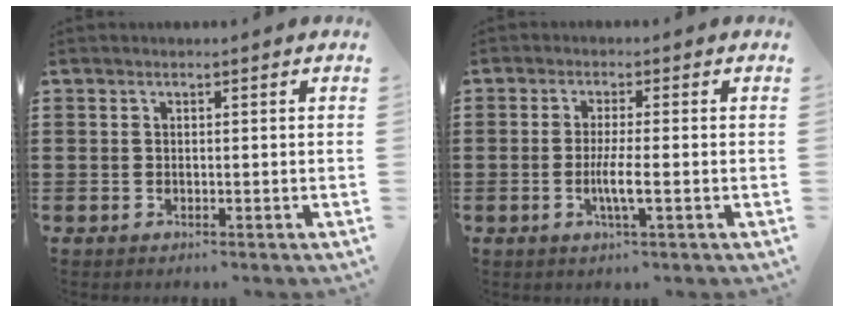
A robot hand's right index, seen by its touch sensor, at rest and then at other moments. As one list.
[{"total": 4.2, "force": [-1.1, 0.3, 4.1], "torque": [-0.078, -0.008, -0.022]}]